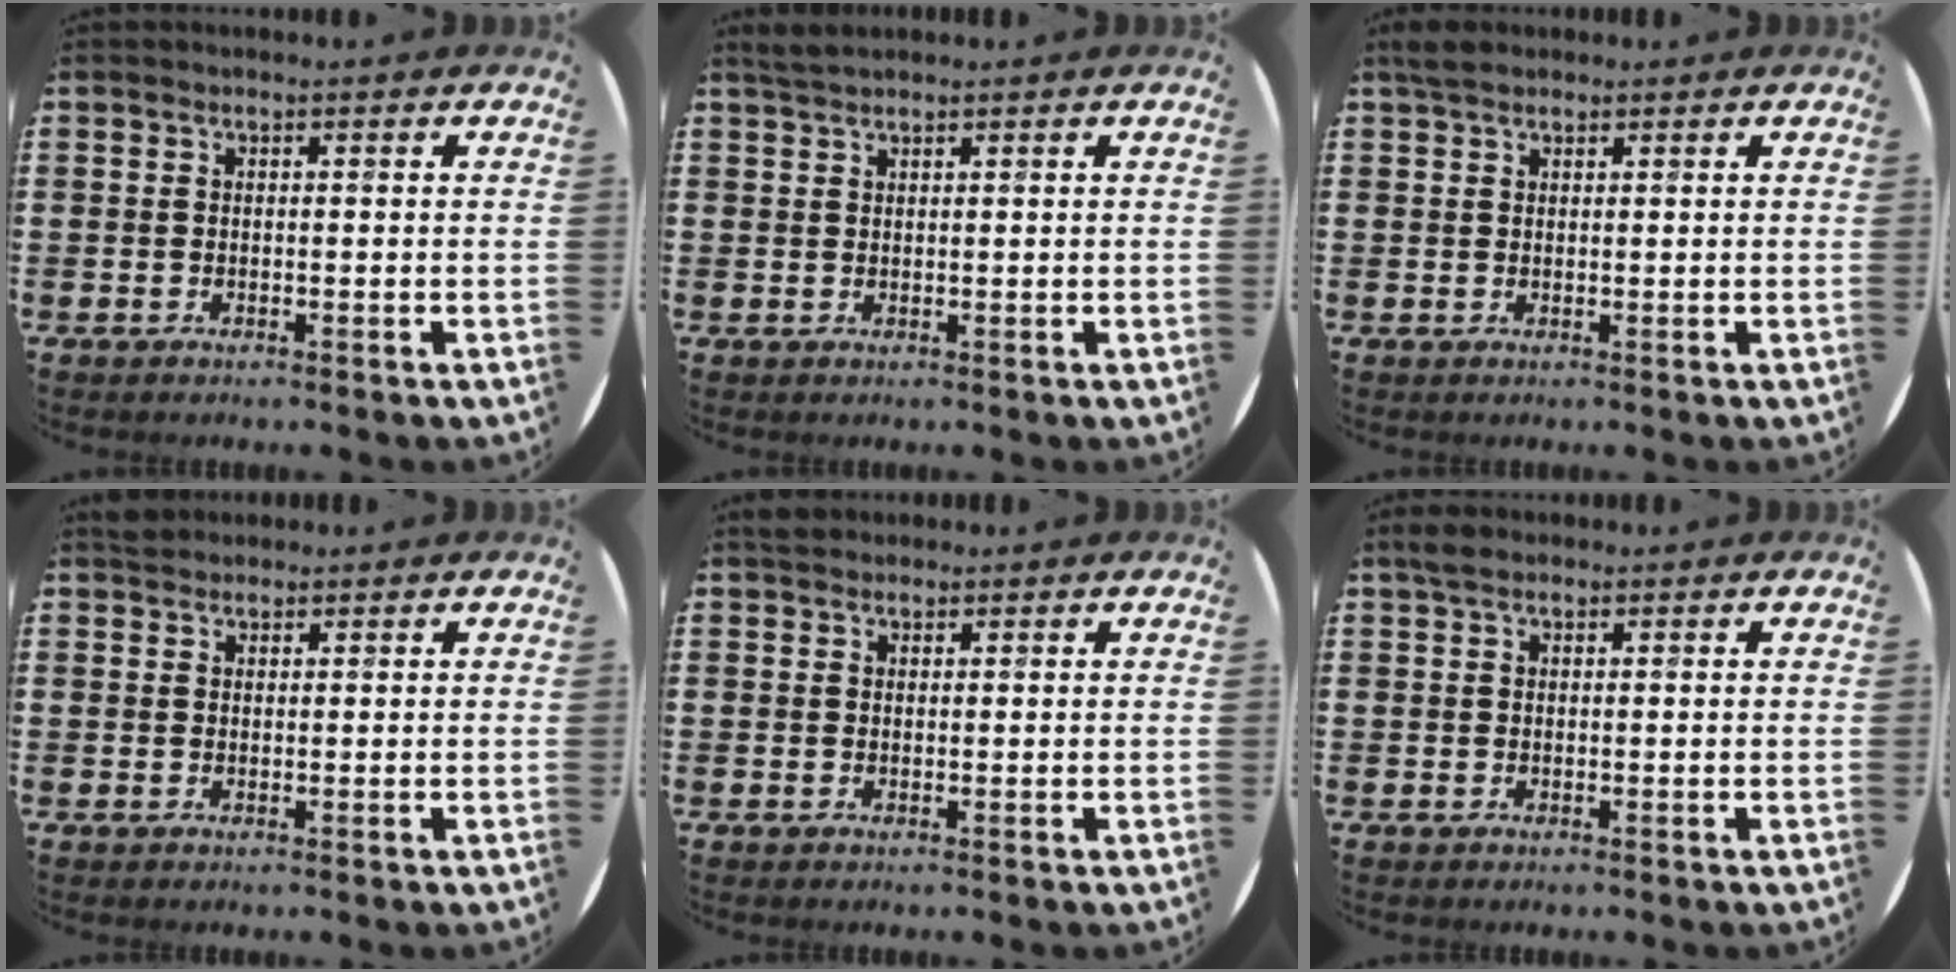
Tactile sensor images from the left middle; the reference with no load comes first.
{"total": 1.5, "force": [1.4, 0.1, 0.6], "torque": [-0.014, 0.002, 0.026]}
{"total": 1.9, "force": [1.6, 0.8, 0.6], "torque": [-0.008, 0.003, 0.029]}
{"total": 1.3, "force": [1.2, 0.4, 0.0], "torque": [0.005, 0.001, 0.022]}
{"total": 1.2, "force": [1.1, 0.5, 0.2], "torque": [0.002, 0.000, 0.019]}
{"total": 1.6, "force": [1.2, 0.7, 0.6], "torque": [-0.007, 0.002, 0.021]}